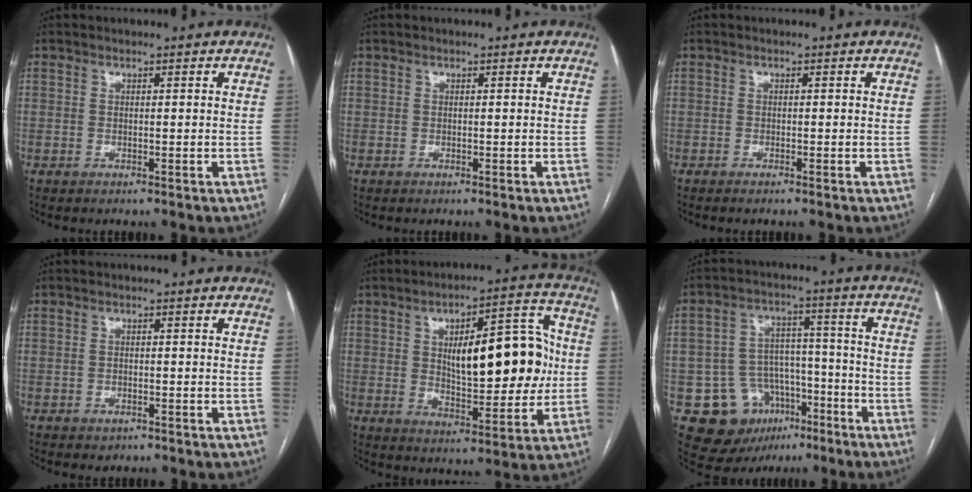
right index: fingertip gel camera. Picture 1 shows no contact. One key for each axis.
{"total": 0.0}
{"total": 0.7, "fx": -0.5, "fy": -0.1, "fz": 0.5, "tx": -0.011, "ty": -0.001, "tz": -0.010}
{"total": 1.4, "fx": -0.8, "fy": 1.0, "fz": 0.5, "tx": -0.010, "ty": 0.002, "tz": -0.006}
{"total": 16.8, "fx": 1.9, "fy": 6.0, "fz": 15.6, "tx": -0.223, "ty": 0.027, "tz": 0.037}
{"total": 12.4, "fx": -6.0, "fy": 9.8, "fz": 4.6, "tx": -0.068, "ty": 0.046, "tz": -0.080}